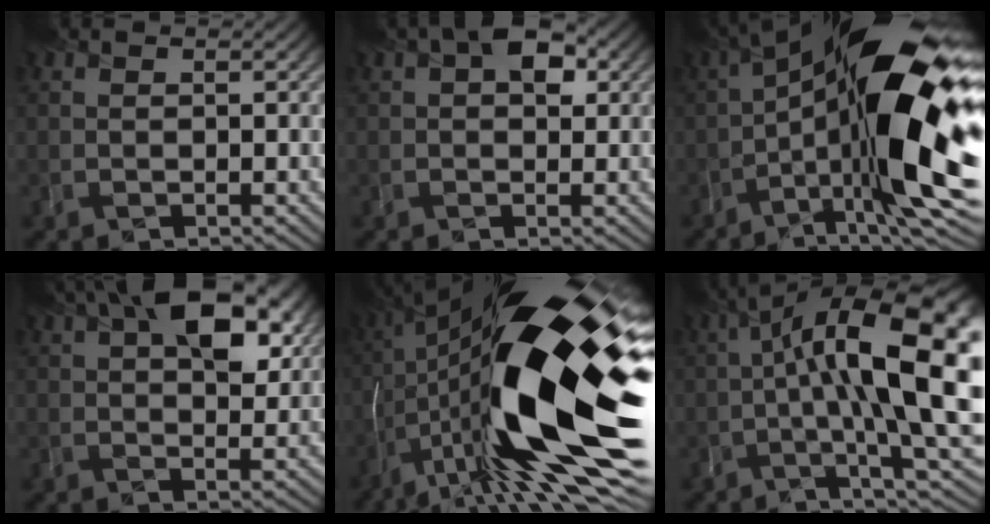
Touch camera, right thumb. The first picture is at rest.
{"total": 4.5, "force": [1.4, 2.7, 3.2], "torque": [-0.044, 0.004, 0.016]}
{"total": 19.9, "force": [-2.0, 7.0, 18.5], "torque": [-0.316, 0.012, -0.041]}
{"total": 11.5, "force": [4.9, 5.5, 8.8], "torque": [-0.139, 0.014, 0.076]}
{"total": 23.7, "force": [-2.2, 8.9, 21.8], "torque": [-0.394, -0.004, -0.054]}
{"total": 18.4, "force": [1.0, 6.0, 17.4], "torque": [-0.274, 0.015, 0.022]}